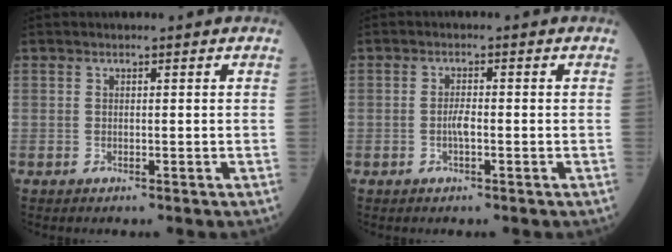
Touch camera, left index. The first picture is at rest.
{"total": 1.9, "force": [-0.6, 0.3, 1.8], "torque": [-0.037, -0.001, -0.012]}